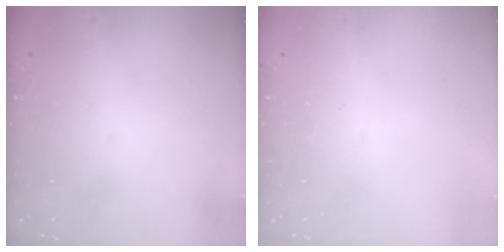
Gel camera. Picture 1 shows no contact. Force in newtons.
{"total": 0.0}